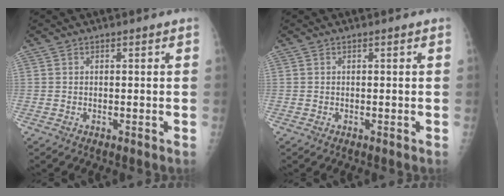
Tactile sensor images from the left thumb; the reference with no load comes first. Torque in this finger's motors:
{"motor_torque": [-0.02, 0.02, 0.00, 0.00, 0.00]}